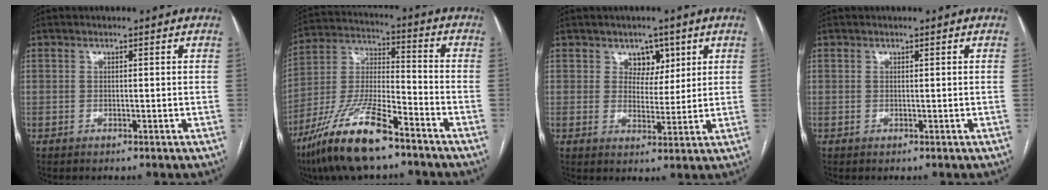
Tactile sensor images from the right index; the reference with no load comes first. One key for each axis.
{"total": 16.1, "fx": -10.9, "fy": 3.1, "fz": 11.4, "tx": -0.240, "ty": -0.017, "tz": -0.200}
{"total": 4.4, "fx": 2.3, "fy": 3.3, "fz": 1.8, "tx": -0.014, "ty": 0.004, "tz": 0.038}
{"total": 0.0}